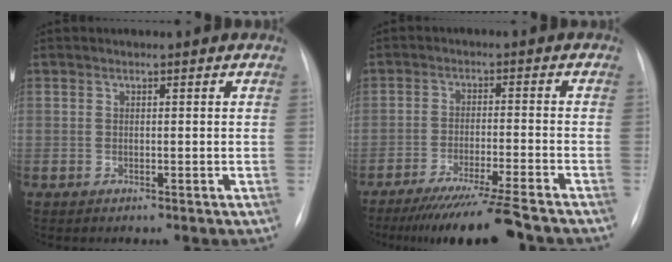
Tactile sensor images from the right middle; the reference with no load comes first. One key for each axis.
{"total": 12.4, "fx": -10.5, "fy": -1.0, "fz": 6.6, "tx": -0.092, "ty": -0.035, "tz": -0.165}